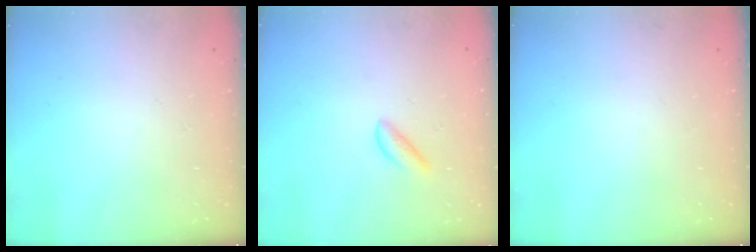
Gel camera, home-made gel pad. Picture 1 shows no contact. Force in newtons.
{"total": 2.7, "press": 2.7, "slide": 0.3}
{"total": 0.0}